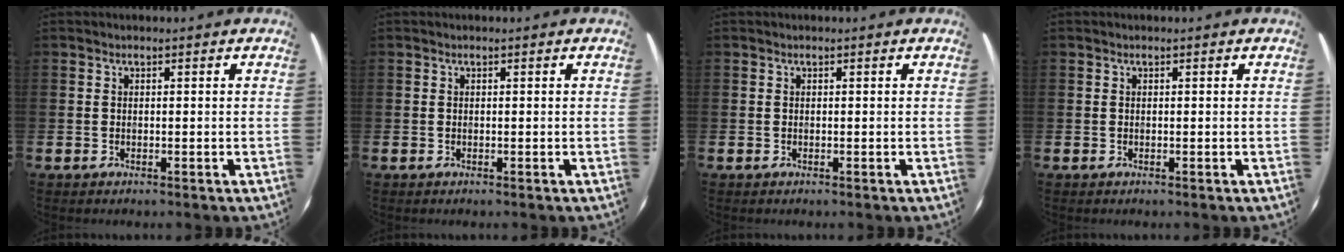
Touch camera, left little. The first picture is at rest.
{"total": 0.0}
{"total": 0.0}
{"total": 0.0}